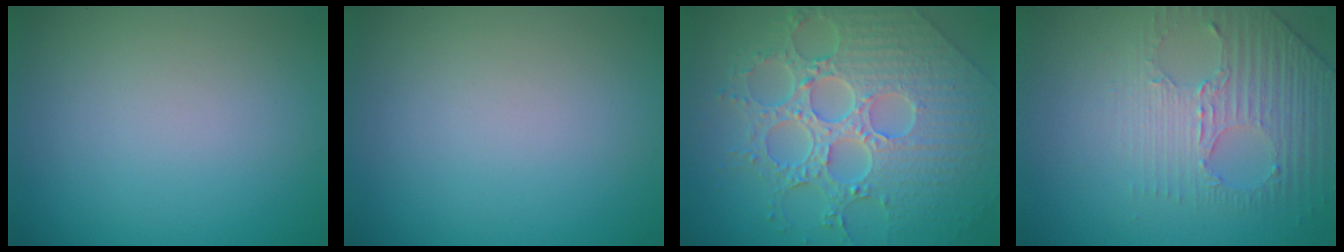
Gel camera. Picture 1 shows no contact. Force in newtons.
{"total": 0.0}
{"total": 9.1, "press": 6.6, "slide": 6.2}
{"total": 4.4, "press": 3.1, "slide": 3.1}